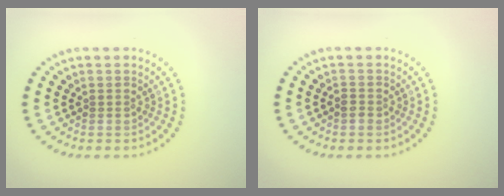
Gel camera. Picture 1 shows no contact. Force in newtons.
{"total": 0.8, "press": 0.7, "slide": 0.4}